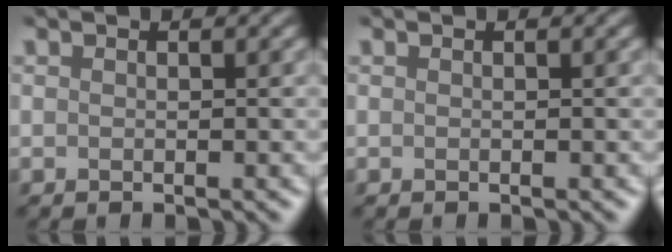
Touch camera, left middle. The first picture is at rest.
{"total": 0.0}